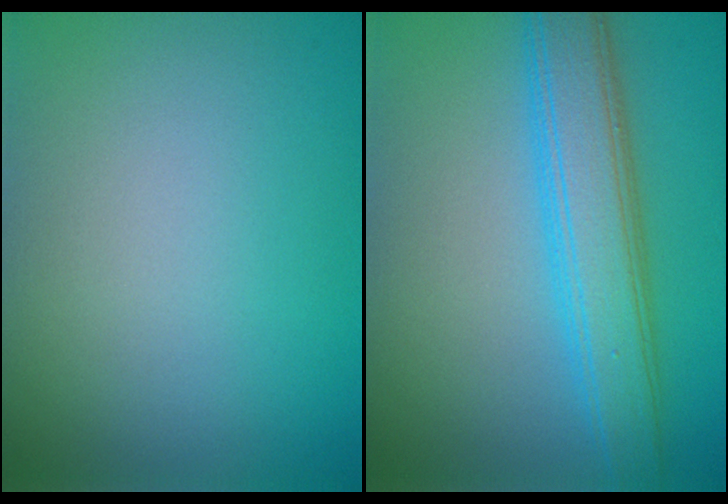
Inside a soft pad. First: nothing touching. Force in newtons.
{"total": 6.1, "press": 6.1, "slide": 0.0}